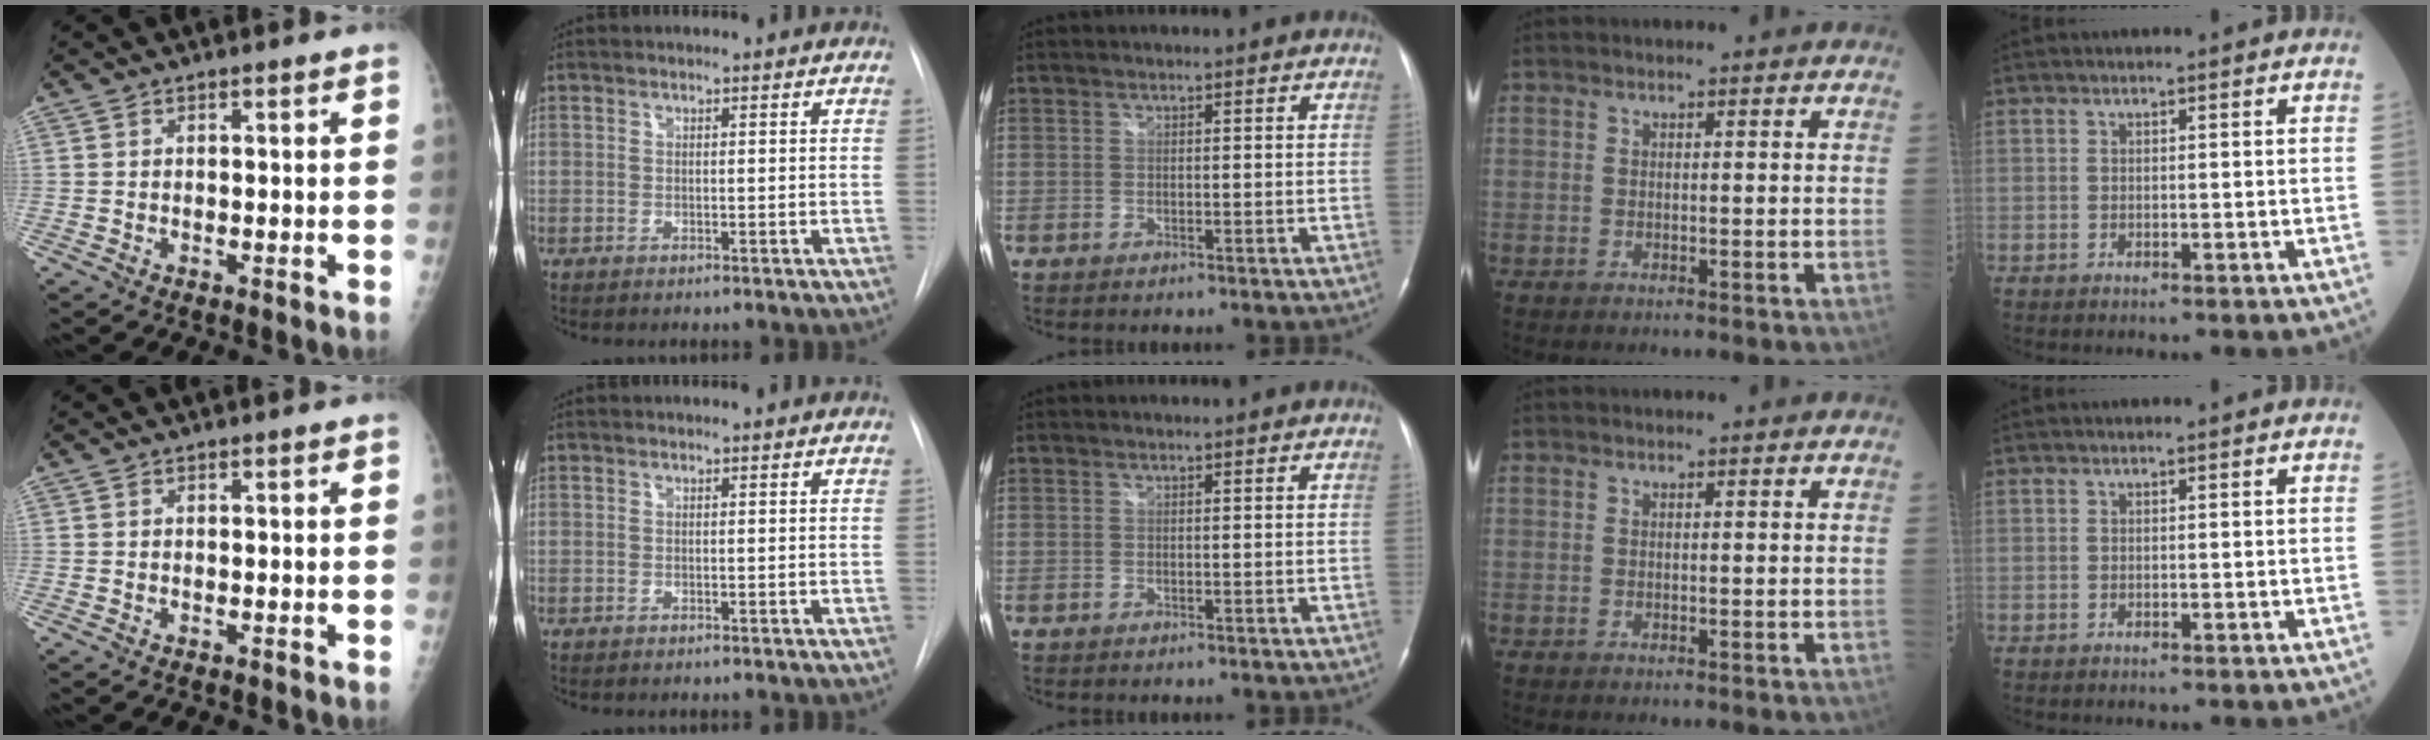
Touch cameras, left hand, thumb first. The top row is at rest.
{}